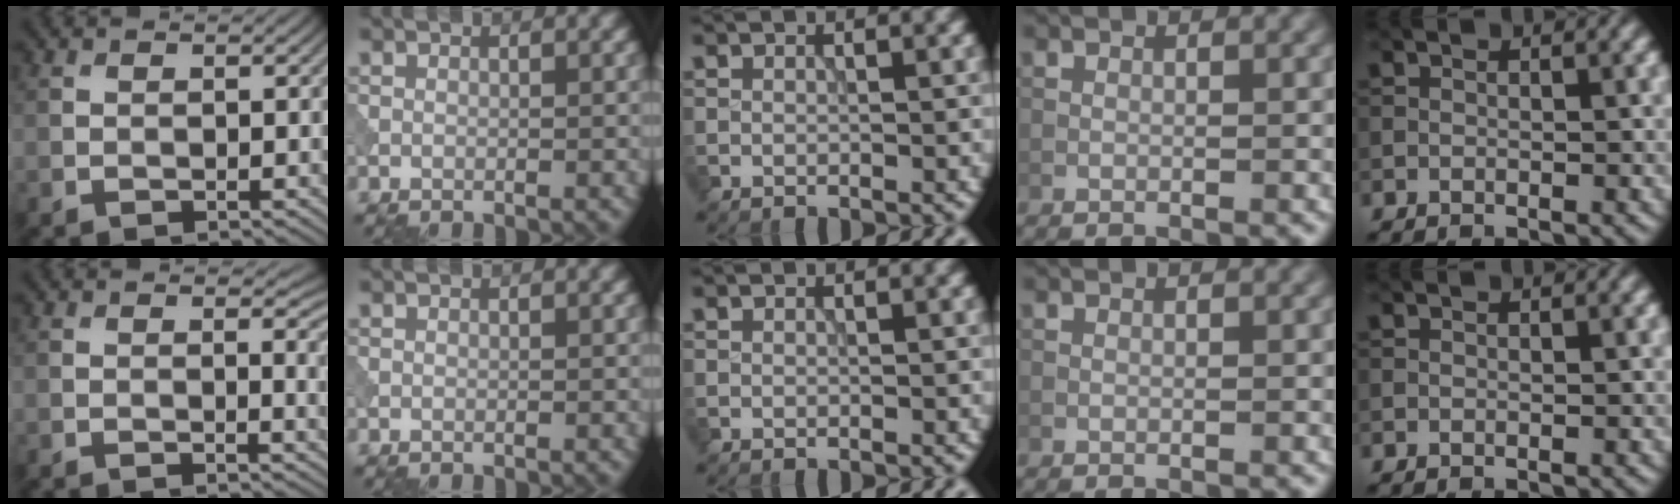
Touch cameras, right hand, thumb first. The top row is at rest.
{"thumb": {"total": 3.1, "force": [0.4, 1.0, 3.0], "torque": [-0.041, -0.006, 0.006]}}